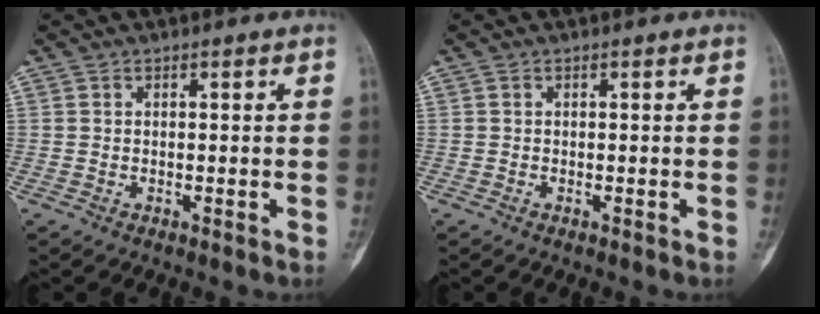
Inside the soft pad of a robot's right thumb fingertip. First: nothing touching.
{"total": 0.0}